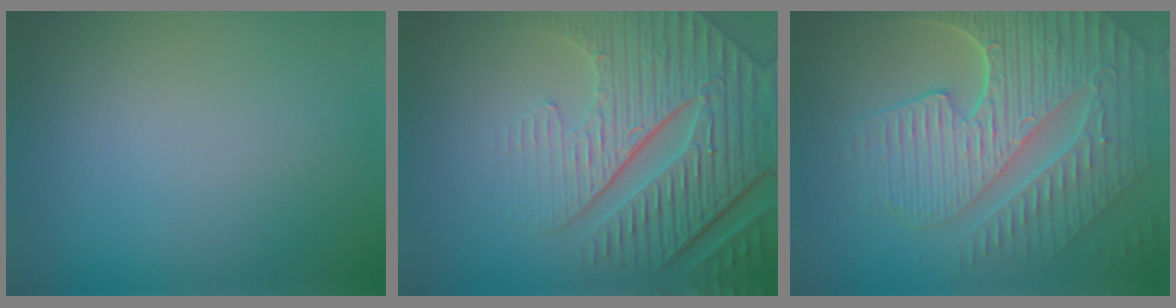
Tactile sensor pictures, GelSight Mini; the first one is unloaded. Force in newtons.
{"total": 8.9, "press": 6.1, "slide": 6.5}
{"total": 9.6, "press": 6.5, "slide": 7.1}